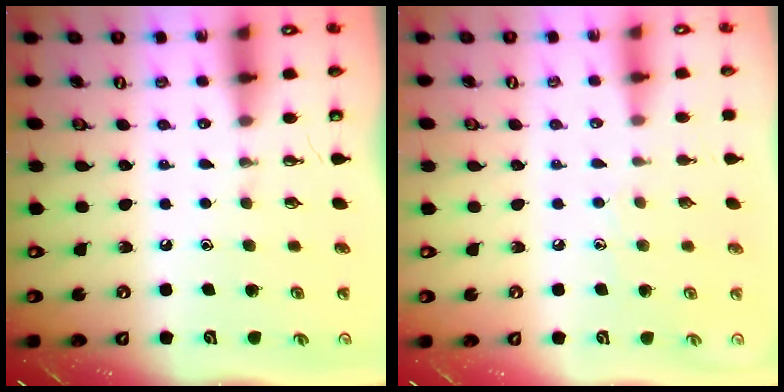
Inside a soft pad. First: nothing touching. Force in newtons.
{"total": 4.5, "press": 4.5, "slide": 0.5}